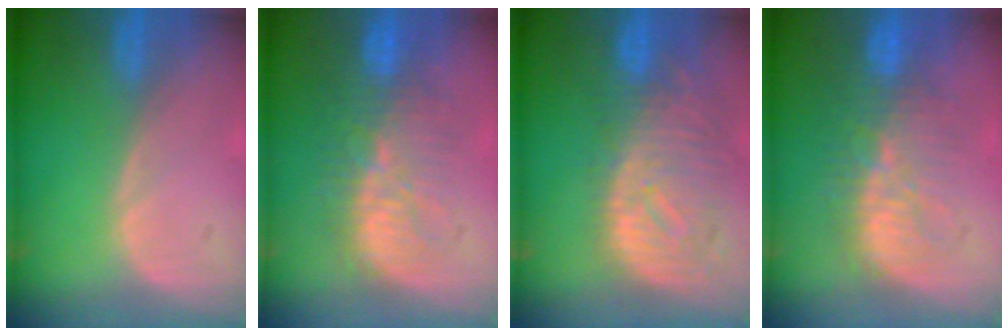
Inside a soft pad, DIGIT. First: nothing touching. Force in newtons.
{"total": 9.6, "press": 9.2, "slide": 2.8}
{"total": 11.9, "press": 10.2, "slide": 6.2}
{"total": 9.6, "press": 9.2, "slide": 2.8}